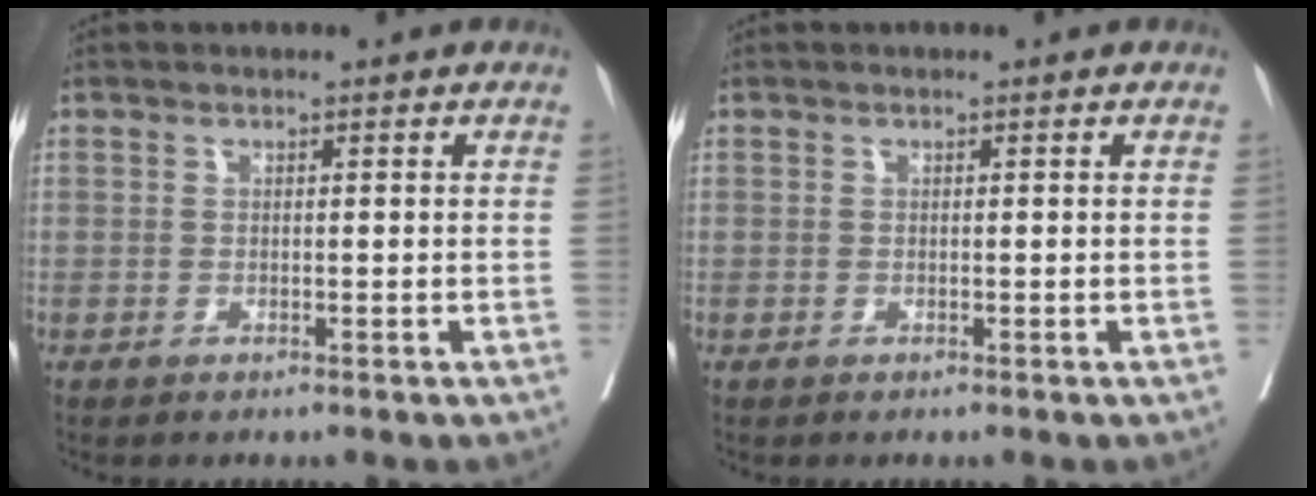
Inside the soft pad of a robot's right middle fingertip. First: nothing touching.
{"total": 0.0}